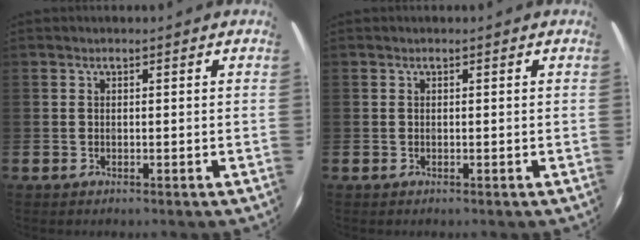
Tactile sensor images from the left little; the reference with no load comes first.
{"total": 0.0}